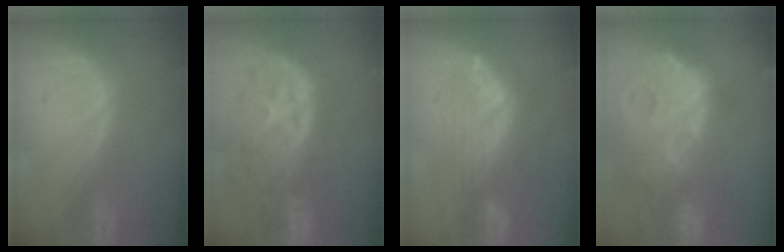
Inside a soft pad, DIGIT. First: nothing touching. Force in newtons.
{"total": 11.9, "press": 10.1, "slide": 6.3}
{"total": 7.1, "press": 6.9, "slide": 1.6}
{"total": 14.9, "press": 12.8, "slide": 7.6}